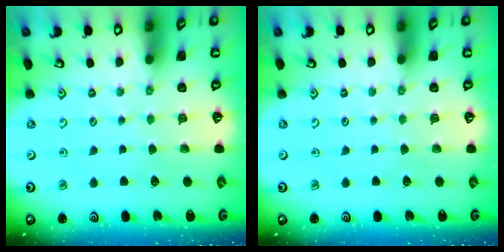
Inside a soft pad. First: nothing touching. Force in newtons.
{"total": 0.0}